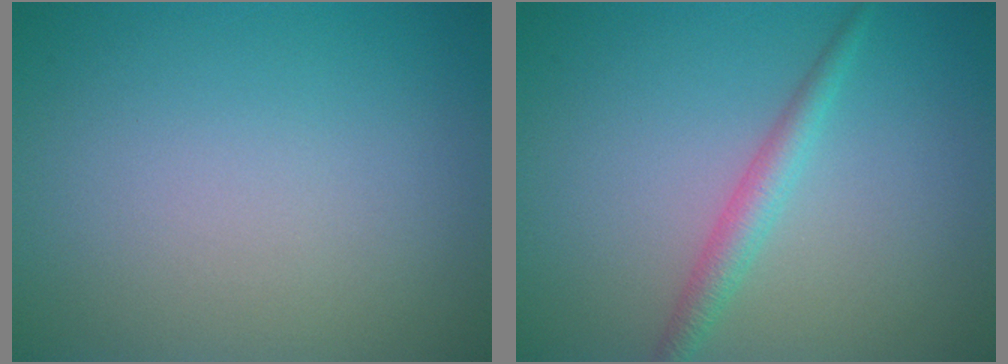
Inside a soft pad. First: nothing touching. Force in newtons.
{"total": 2.2, "press": 2.1, "slide": 0.1}